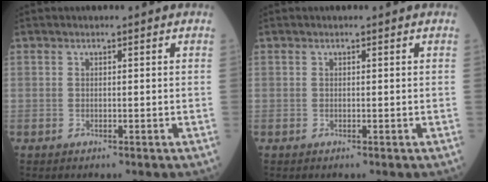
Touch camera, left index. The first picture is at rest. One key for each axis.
{"total": 0.0}